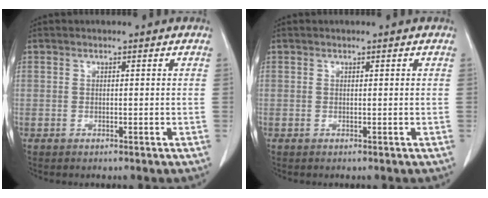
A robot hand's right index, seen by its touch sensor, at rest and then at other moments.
{"total": 0.0}